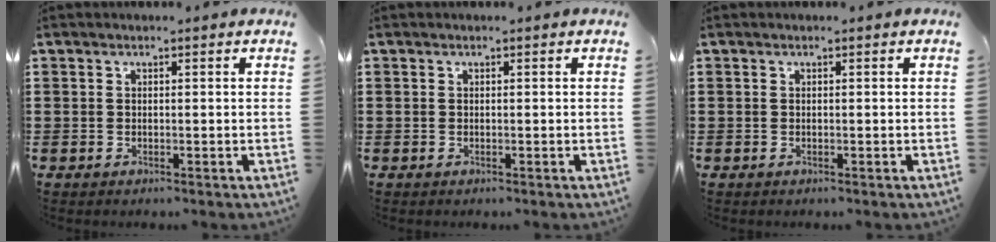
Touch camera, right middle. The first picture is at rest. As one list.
[{"total": 0.0}, {"total": 0.0}]